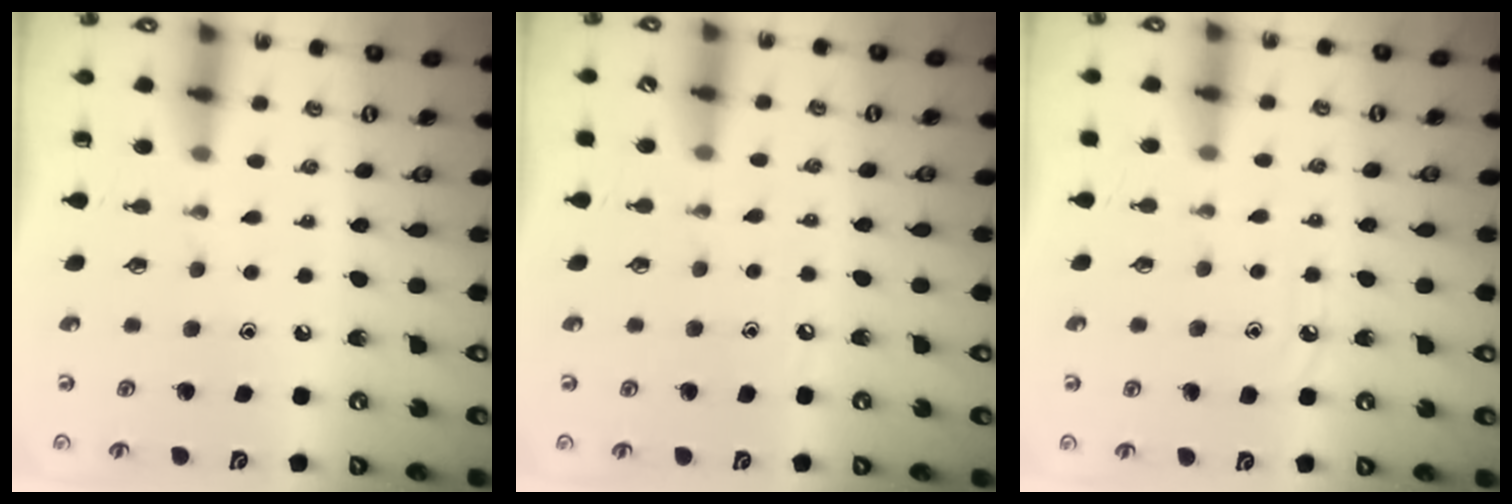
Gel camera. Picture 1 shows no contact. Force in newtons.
{"total": 2.6, "press": 2.6, "slide": 0.4}
{"total": 4.5, "press": 4.5, "slide": 0.4}